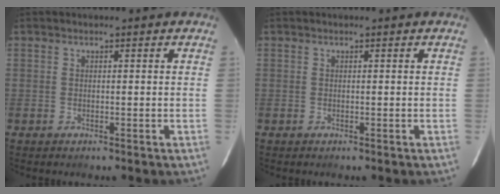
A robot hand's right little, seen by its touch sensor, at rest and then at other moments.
{"total": 0.0}